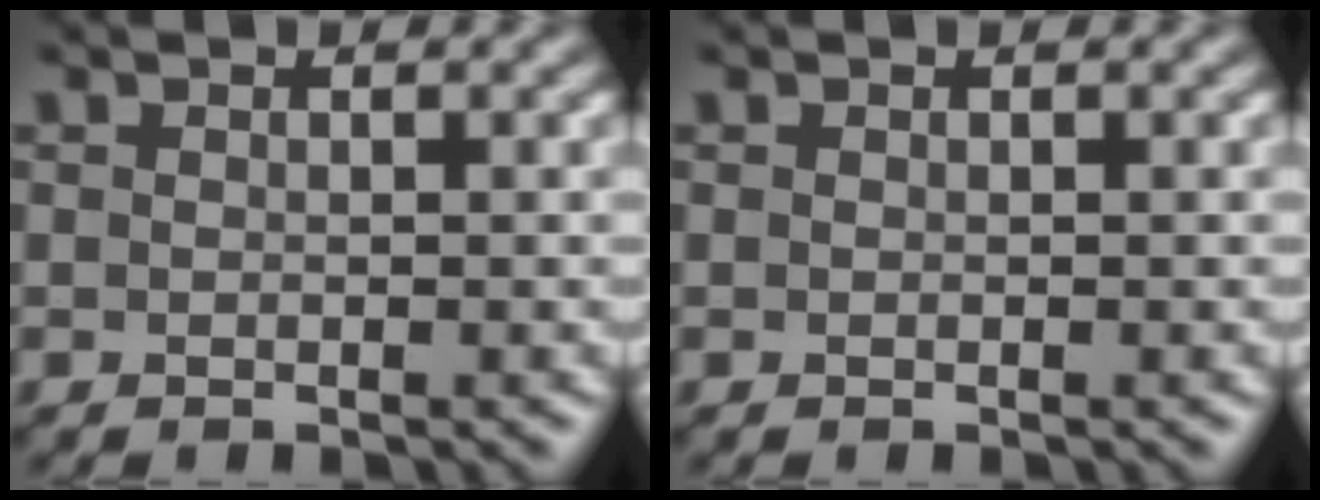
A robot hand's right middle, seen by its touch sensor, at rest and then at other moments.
{"total": 0.0}